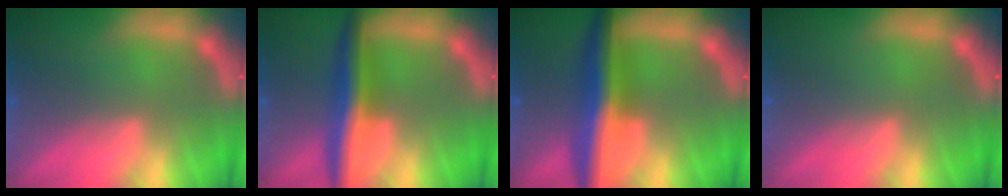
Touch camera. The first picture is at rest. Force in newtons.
{"total": 5.5}
{"total": 7.1}
{"total": 0.0}